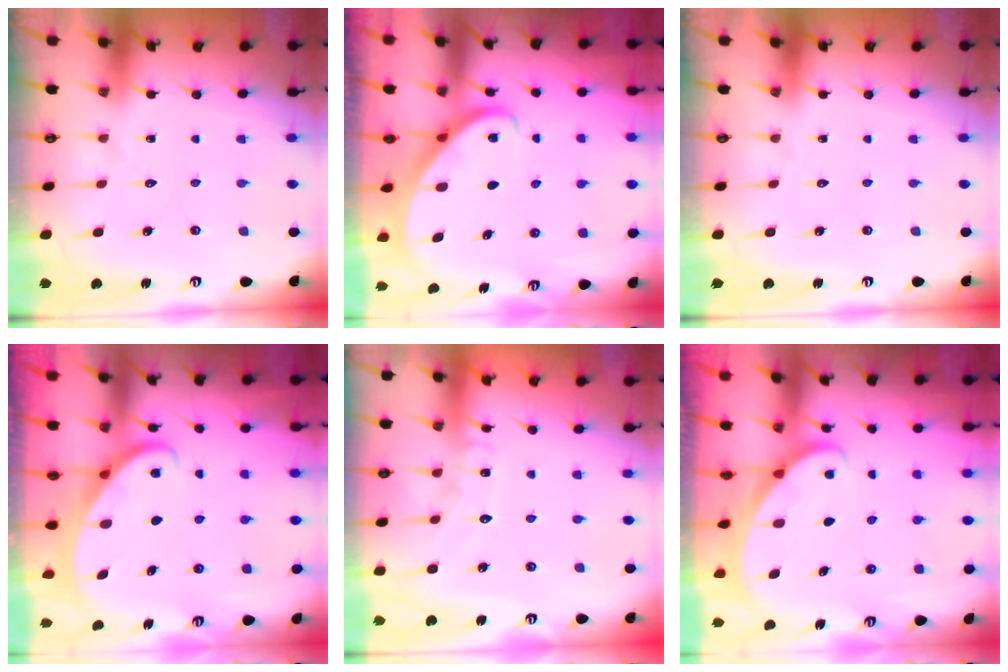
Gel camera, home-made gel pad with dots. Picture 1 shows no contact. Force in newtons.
{"total": 2.2, "press": 2.2, "slide": 0.3}
{"total": 0.0}
{"total": 2.4, "press": 2.4, "slide": 0.3}
{"total": 7.4, "press": 7.4, "slide": 0.6}
{"total": 1.7, "press": 1.7, "slide": 0.2}